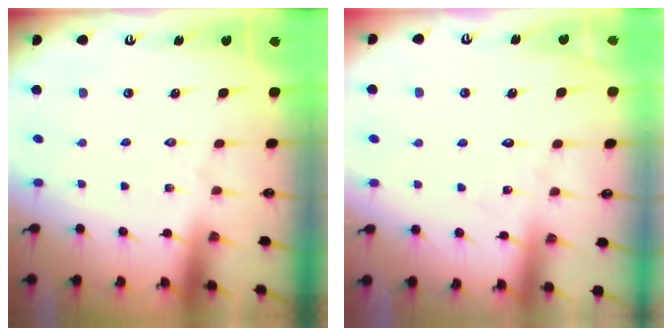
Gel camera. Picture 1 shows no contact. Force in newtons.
{"total": 4.4, "press": 4.4, "slide": 0.3}